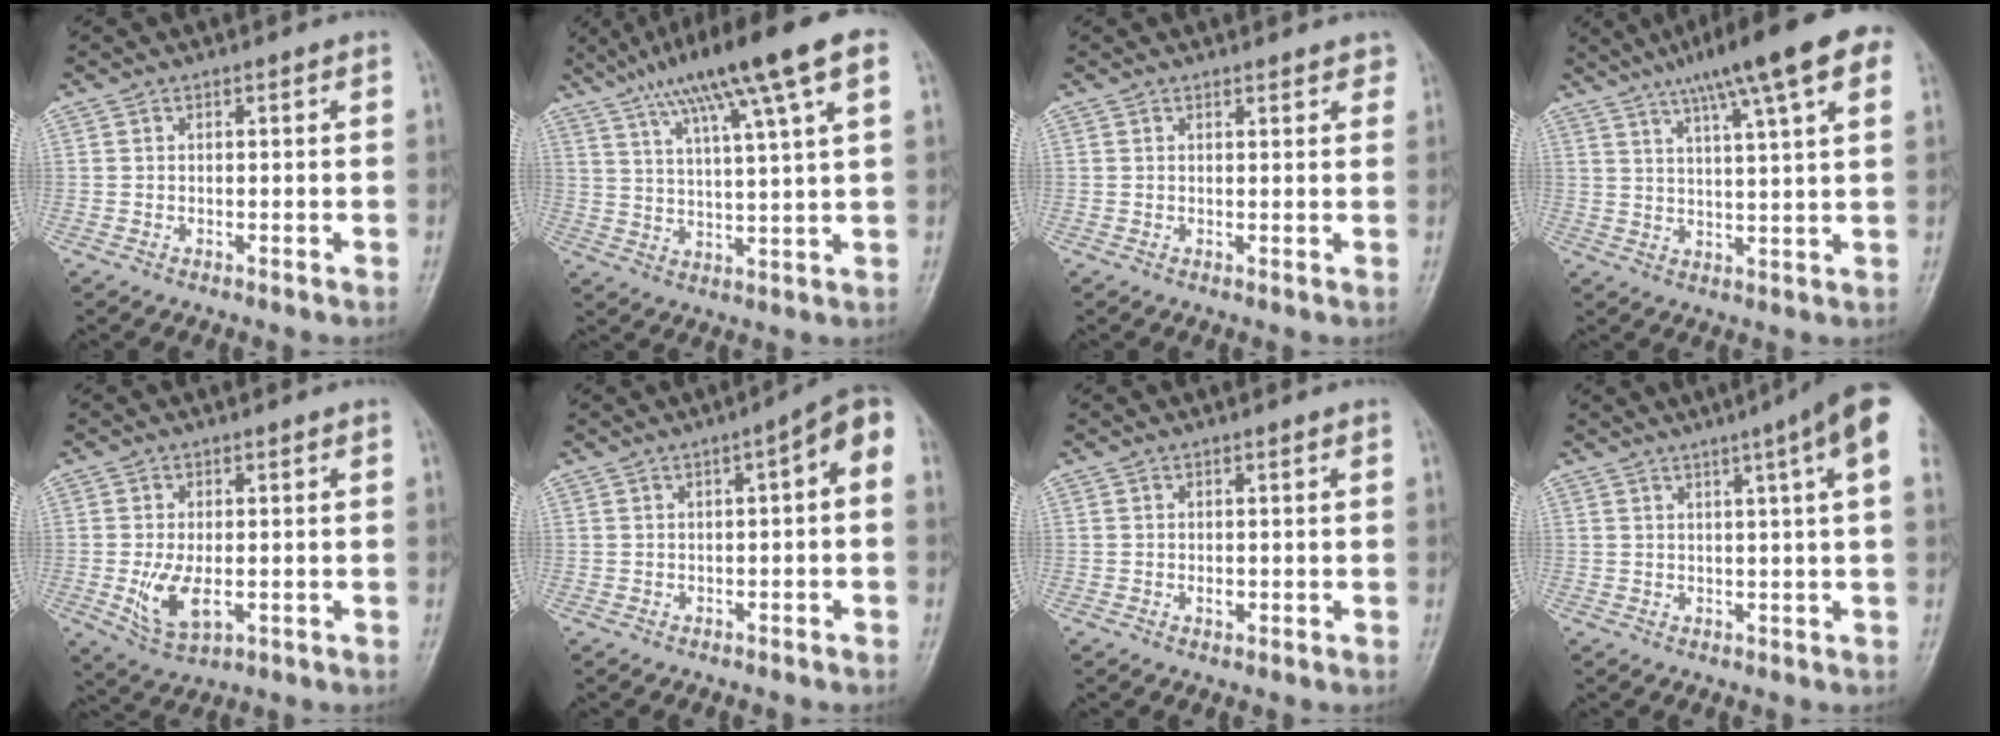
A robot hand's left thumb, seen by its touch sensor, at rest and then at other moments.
{"total": 17.3, "force": [9.2, 2.4, 14.4], "torque": [-0.235, 0.007, 0.149]}
{"total": 2.2, "force": [1.9, 0.9, 0.8], "torque": [0.008, -0.005, 0.017]}
{"total": 16.8, "force": [9.4, 2.9, 13.7], "torque": [-0.195, 0.005, 0.136]}
{"total": 6.8, "force": [-1.1, 3.8, 5.6], "torque": [-0.107, -0.016, -0.011]}
{"total": 6.0, "force": [0.5, 2.0, 5.6], "torque": [-0.063, 0.030, -0.004]}
{"total": 0.9, "force": [0.1, 0.7, 0.6], "torque": [-0.005, -0.002, 0.002]}
{"total": 11.1, "force": [5.3, 0.5, 9.7], "torque": [-0.127, 0.010, 0.056]}